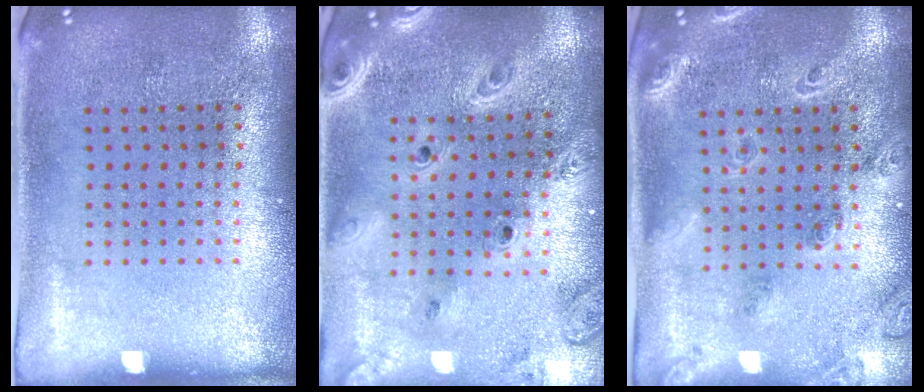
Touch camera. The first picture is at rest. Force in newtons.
{"total": 2.9, "press": 2.5, "slide": 1.6}
{"total": 1.8, "press": 1.6, "slide": 0.8}